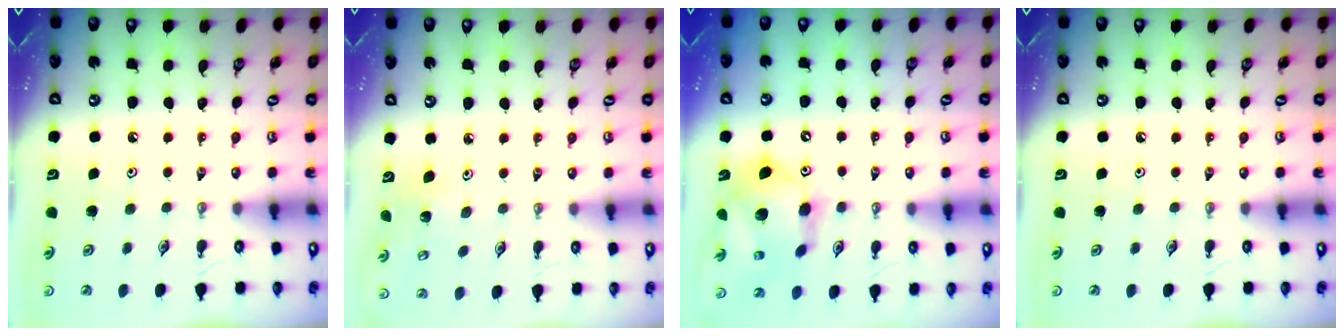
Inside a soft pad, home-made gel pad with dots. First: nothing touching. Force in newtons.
{"total": 3.0, "press": 2.9, "slide": 0.5}
{"total": 14.4, "press": 14.3, "slide": 1.4}
{"total": 0.0}